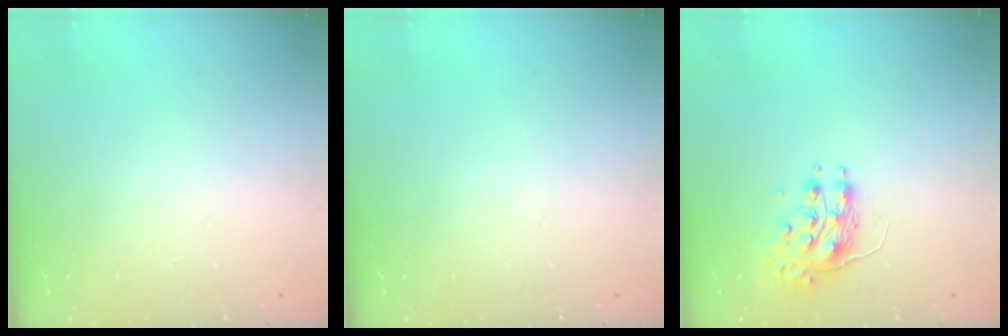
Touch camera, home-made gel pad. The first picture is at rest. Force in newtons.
{"total": 0.0}
{"total": 8.1, "press": 8.1, "slide": 0.1}